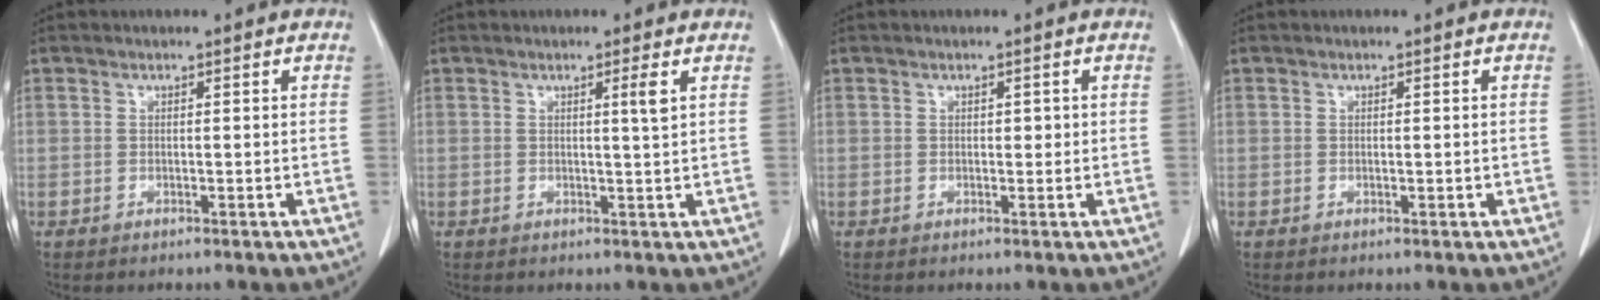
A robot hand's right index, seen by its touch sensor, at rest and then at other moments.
{"total": 1.8, "force": [0.7, -0.5, 1.6], "torque": [-0.028, -0.005, 0.013]}
{"total": 1.0, "force": [0.1, 0.7, 0.7], "torque": [-0.008, 0.003, 0.002]}
{"total": 0.6, "force": [0.0, 0.2, 0.5], "torque": [-0.010, -0.002, 0.003]}